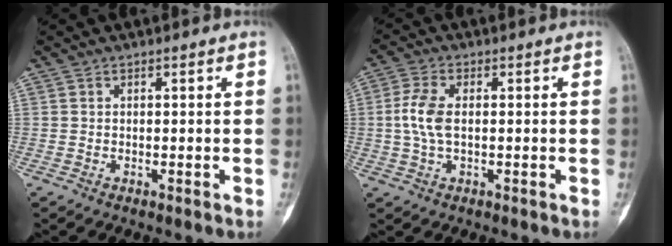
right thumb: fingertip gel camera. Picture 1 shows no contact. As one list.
[{"total": 7.6, "force": [0.5, 4.4, 6.2], "torque": [-0.135, 0.010, 0.008]}]